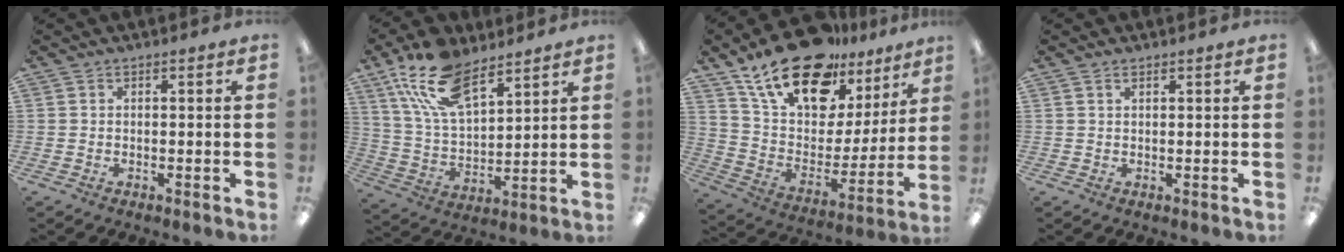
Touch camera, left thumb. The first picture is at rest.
{"total": 17.6, "force": [11.0, 8.5, 10.8], "torque": [-0.228, -0.037, 0.197]}
{"total": 22.2, "force": [16.5, 10.1, 10.8], "torque": [-0.198, -0.104, 0.296]}
{"total": 0.9, "force": [0.6, 0.3, 0.6], "torque": [-0.013, 0.001, 0.011]}